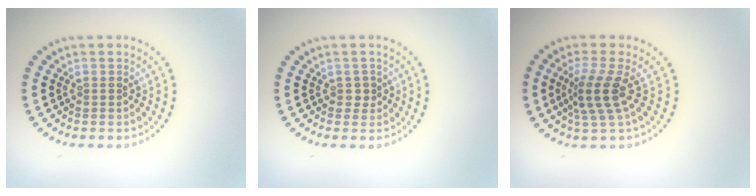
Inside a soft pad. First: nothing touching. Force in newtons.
{"total": 0.8, "press": 0.7, "slide": 0.3}
{"total": 3.3, "press": 2.4, "slide": 2.3}